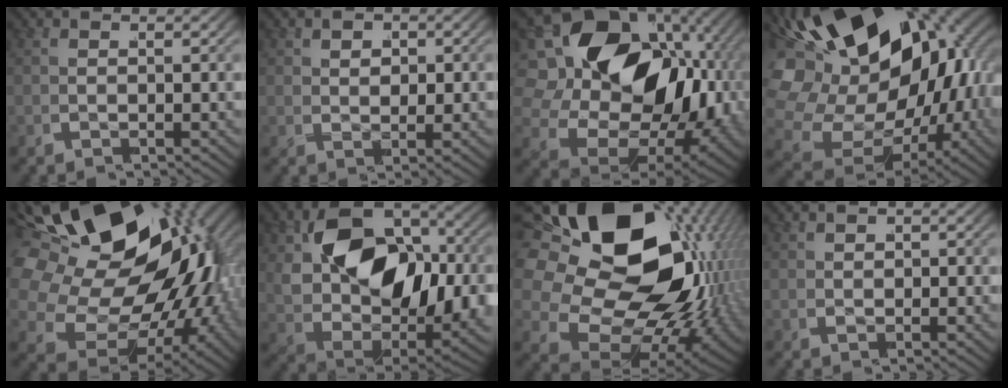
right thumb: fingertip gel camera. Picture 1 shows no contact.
{"total": 1.5, "force": [0.6, 1.1, 0.8], "torque": [-0.016, -0.004, 0.015]}
{"total": 22.9, "force": [-1.2, 16.3, 16.0], "torque": [-0.281, -0.051, -0.009]}
{"total": 26.4, "force": [1.0, 19.0, 18.3], "torque": [-0.356, -0.049, 0.023]}
{"total": 29.6, "force": [0.0, 20.9, 21.0], "torque": [-0.366, -0.042, 0.000]}
{"total": 18.3, "force": [-0.7, 12.4, 13.5], "torque": [-0.269, -0.059, 0.012]}
{"total": 27.5, "force": [-0.1, 18.5, 20.3], "torque": [-0.368, -0.055, 0.012]}
{"total": 0.6, "force": [0.1, 0.6, 0.1], "torque": [0.000, 0.002, 0.002]}